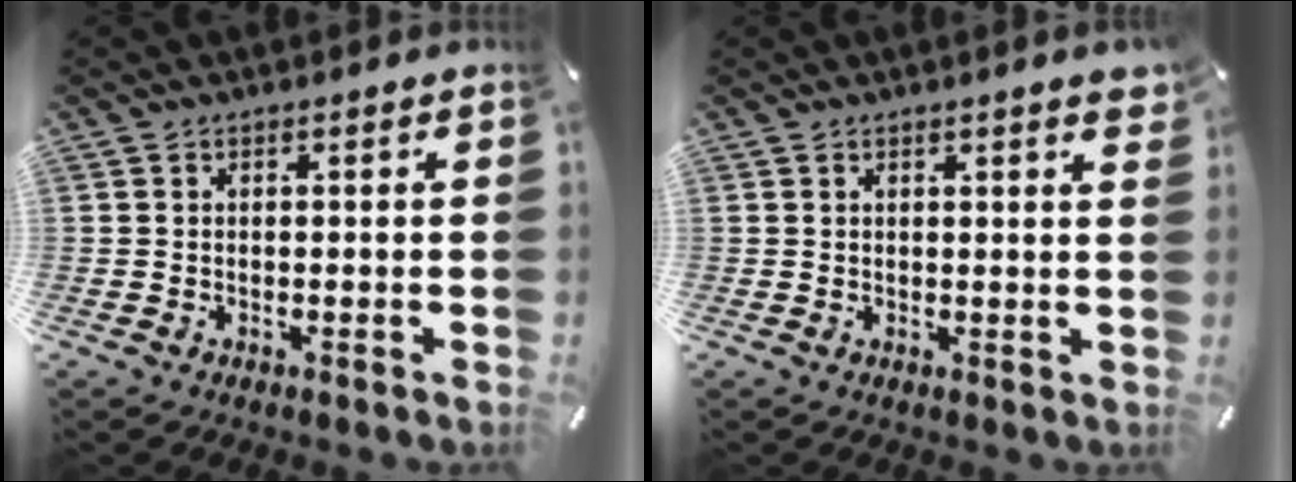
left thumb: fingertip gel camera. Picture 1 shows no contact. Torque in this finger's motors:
{"motor_torque": [1.12, 0.85, 0.91, -0.79, 0.29]}